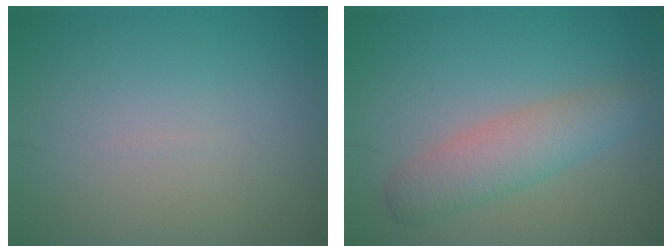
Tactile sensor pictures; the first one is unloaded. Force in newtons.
{"total": 3.7, "press": 3.7, "slide": 0.1}